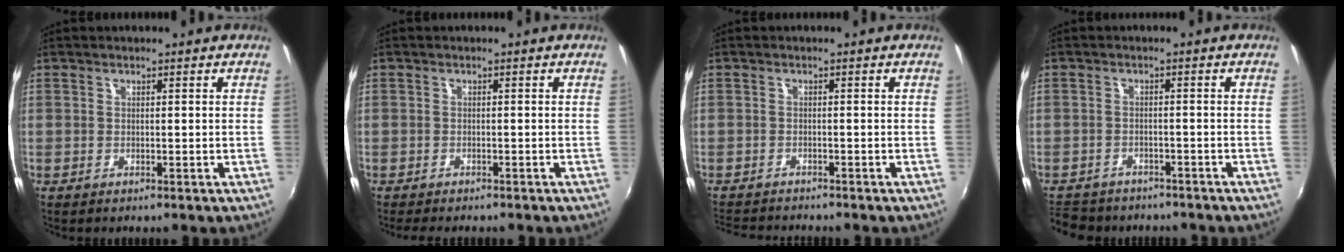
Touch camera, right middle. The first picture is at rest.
{"total": 3.4, "force": [-2.9, 0.9, 1.4], "torque": [-0.033, -0.012, -0.047]}
{"total": 5.6, "force": [-5.3, 0.6, 1.5], "torque": [-0.044, -0.016, -0.089]}
{"total": 9.6, "force": [-7.9, 4.5, 2.9], "torque": [-0.085, -0.010, -0.120]}